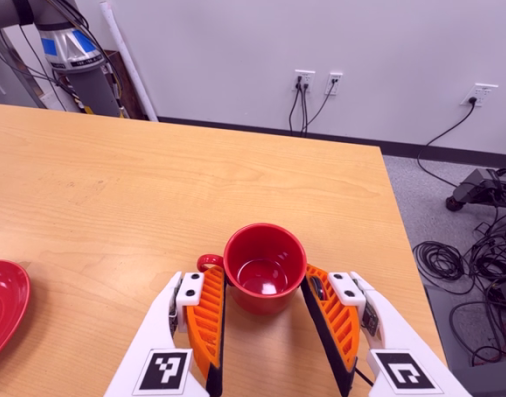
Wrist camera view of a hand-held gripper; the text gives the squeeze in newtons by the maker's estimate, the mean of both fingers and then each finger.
{"total": 1.5, "left": 1.1, "right": 1.9}